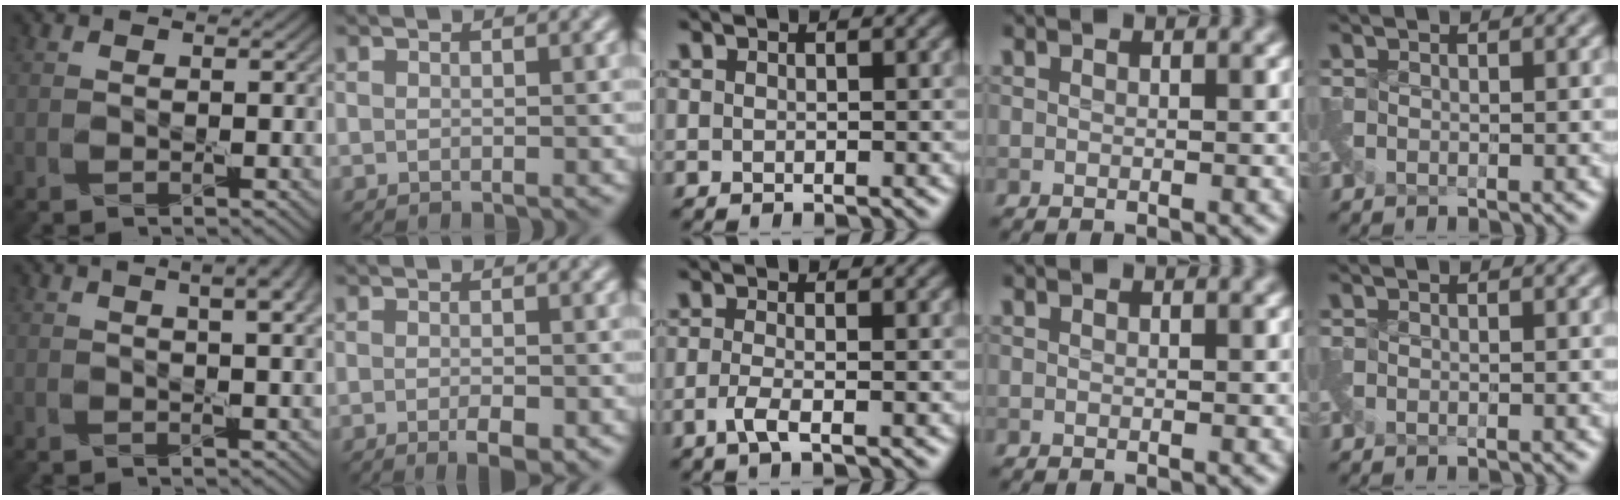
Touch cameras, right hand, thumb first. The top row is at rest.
{"thumb": {"total": 6.6, "force": [2.8, 2.1, 5.6], "torque": [-0.061, 0.017, 0.021]}, "index": {"total": 2.5, "force": [-1.1, 0.6, 2.2], "torque": [-0.034, -0.005, -0.016]}, "middle": {"total": 2.1, "force": [-0.9, 0.6, 1.8], "torque": [-0.039, -0.005, -0.025]}, "little": {"total": 0.9, "force": [-0.9, -0.1, 0.2], "torque": [-0.003, -0.015, -0.019]}}